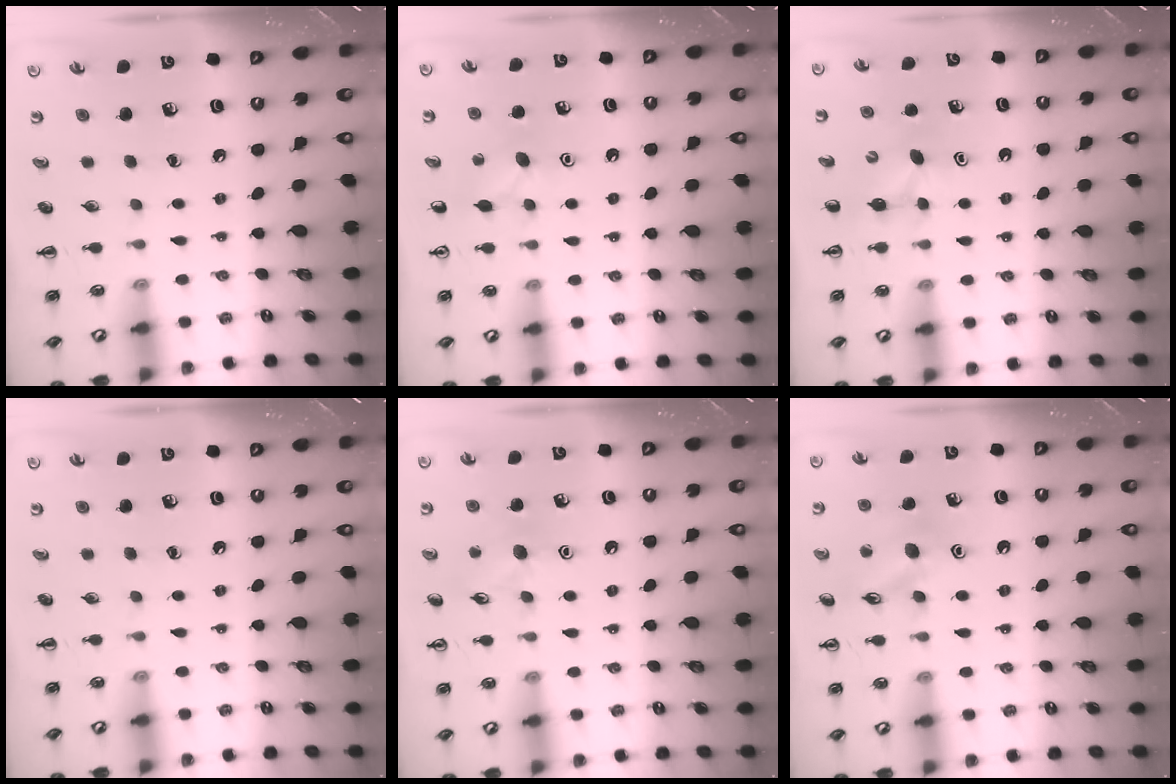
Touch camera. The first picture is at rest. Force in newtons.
{"total": 5.9, "press": 5.6, "slide": 1.7}
{"total": 5.1, "press": 5.0, "slide": 1.3}
{"total": 0.0}
{"total": 8.7, "press": 8.5, "slide": 1.4}
{"total": 12.1, "press": 12.1, "slide": 1.0}